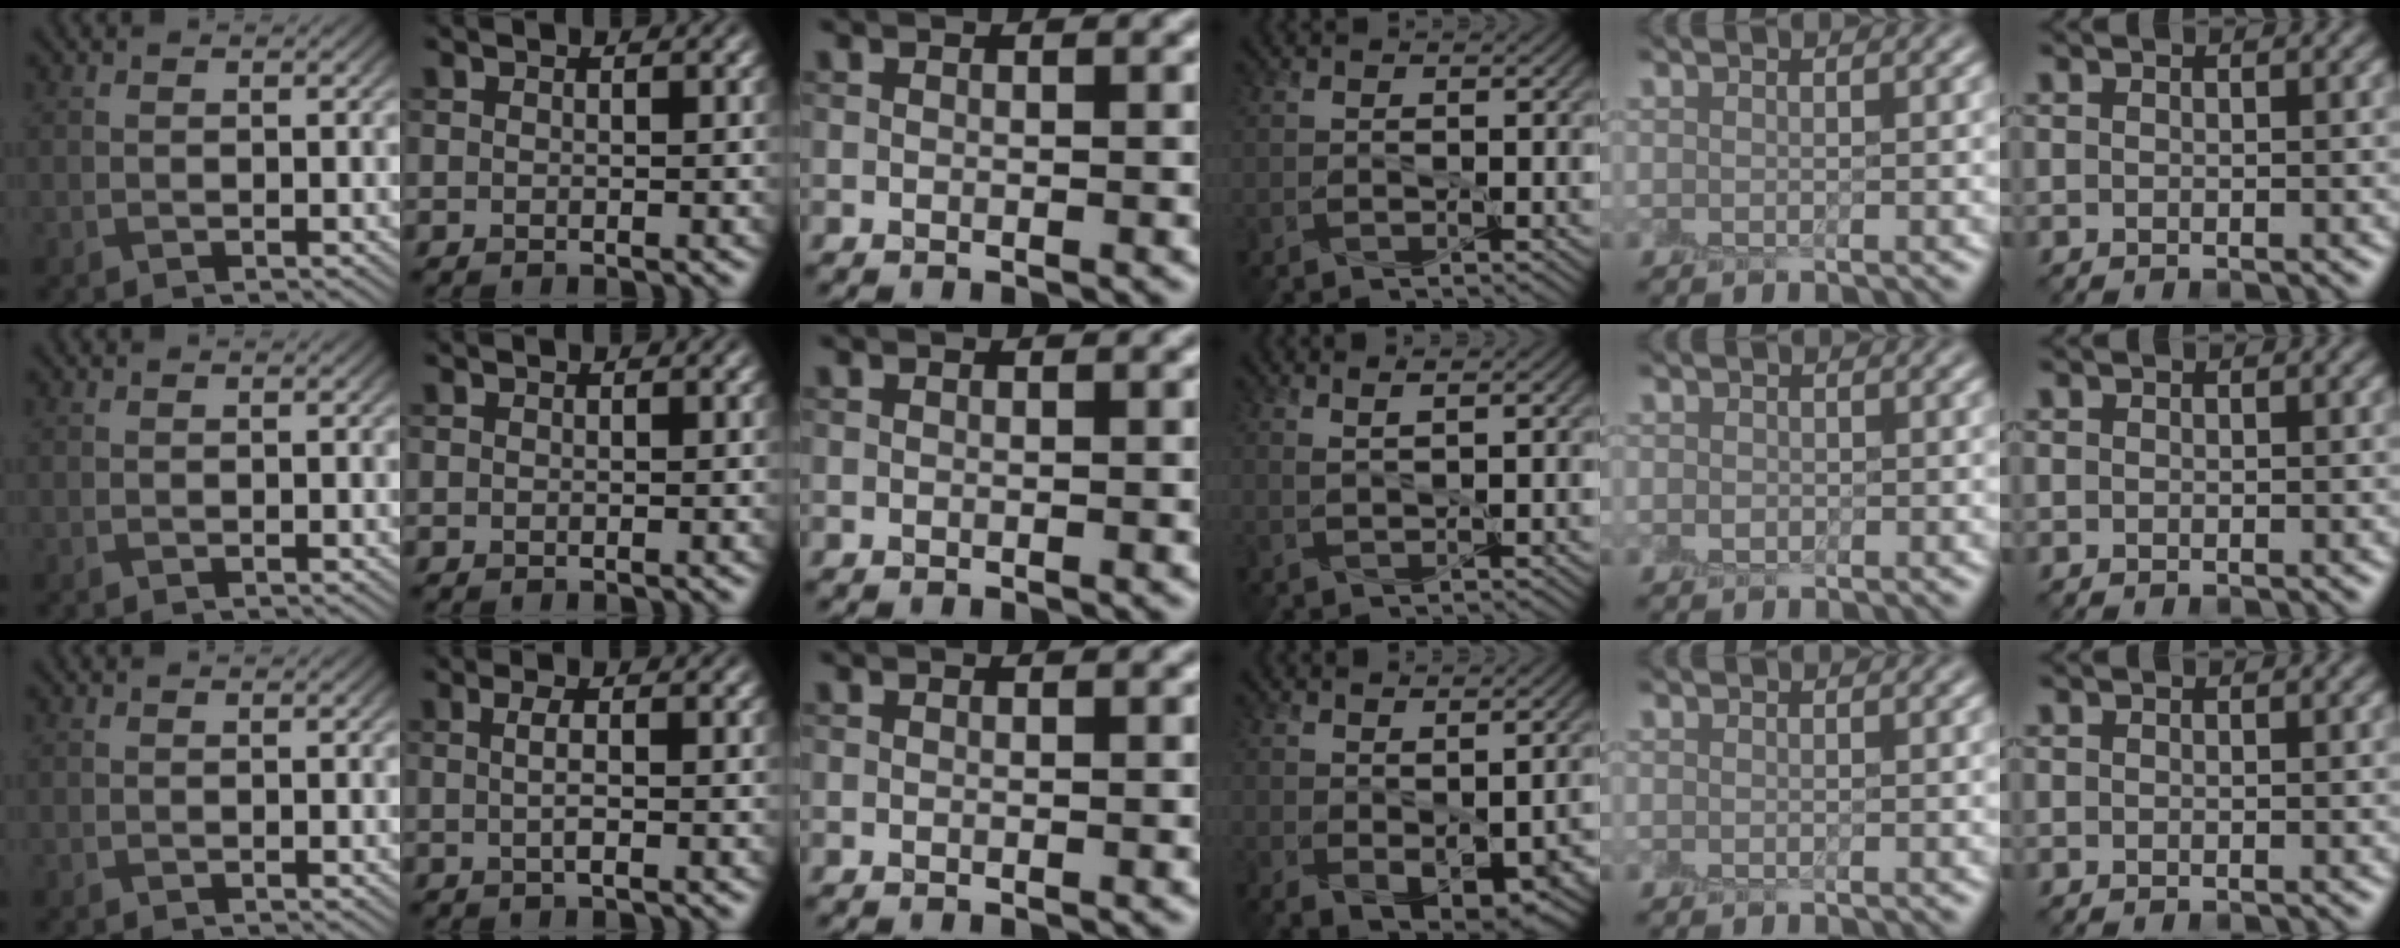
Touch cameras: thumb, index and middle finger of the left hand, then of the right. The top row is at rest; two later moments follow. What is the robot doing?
{"motion": "peel", "object": "small bumper sticker"}